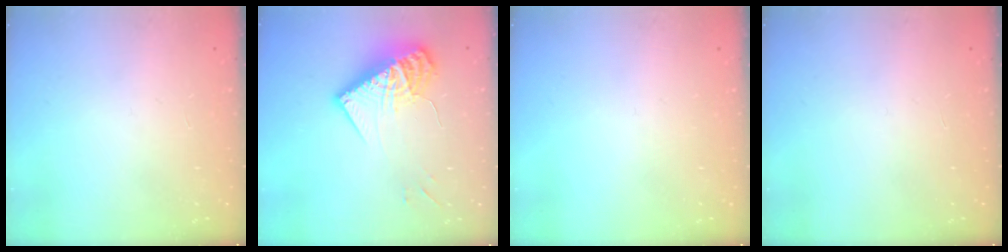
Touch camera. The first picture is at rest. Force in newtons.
{"total": 16.1, "press": 16.1, "slide": 0.7}
{"total": 0.0}
{"total": 0.0}